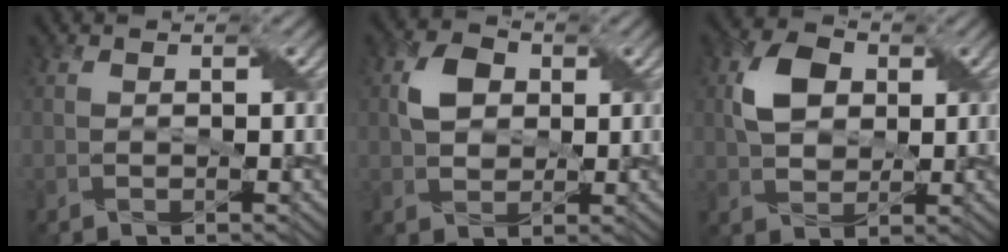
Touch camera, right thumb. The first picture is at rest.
{"total": 4.4, "force": [0.9, 3.4, 2.6], "torque": [-0.058, 0.008, 0.013]}
{"total": 6.0, "force": [1.4, 4.4, 3.8], "torque": [-0.086, 0.009, 0.025]}